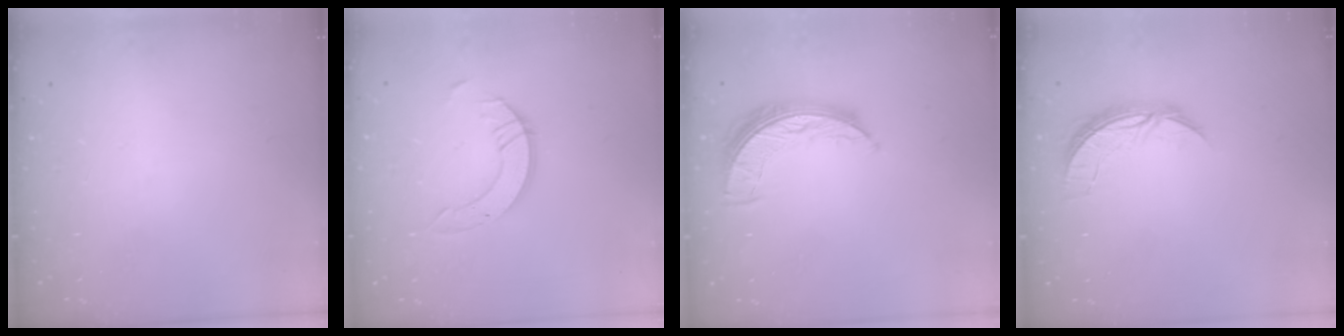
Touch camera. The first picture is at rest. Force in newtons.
{"total": 8.1, "press": 8.1, "slide": 0.7}
{"total": 7.8, "press": 7.8, "slide": 0.6}
{"total": 7.1, "press": 7.0, "slide": 0.7}